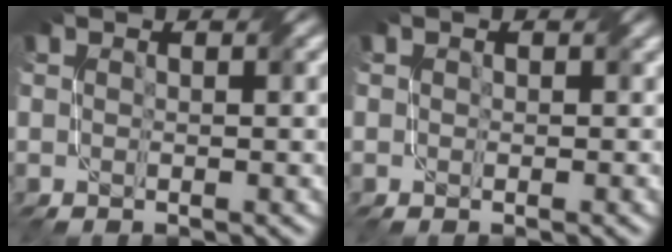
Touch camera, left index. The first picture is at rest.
{"total": 0.9, "force": [0.4, 0.8, 0.2], "torque": [0.001, -0.003, 0.000]}